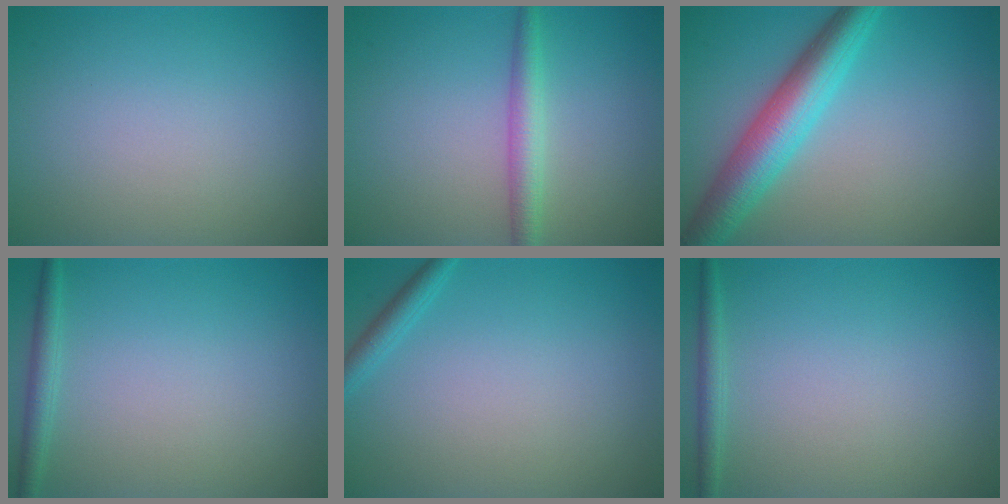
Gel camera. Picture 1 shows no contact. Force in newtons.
{"total": 2.5, "press": 2.5, "slide": 0.1}
{"total": 6.4, "press": 6.4, "slide": 0.1}
{"total": 1.5, "press": 1.5, "slide": 0.1}
{"total": 1.5, "press": 1.5, "slide": 0.2}
{"total": 1.4, "press": 1.4, "slide": 0.1}